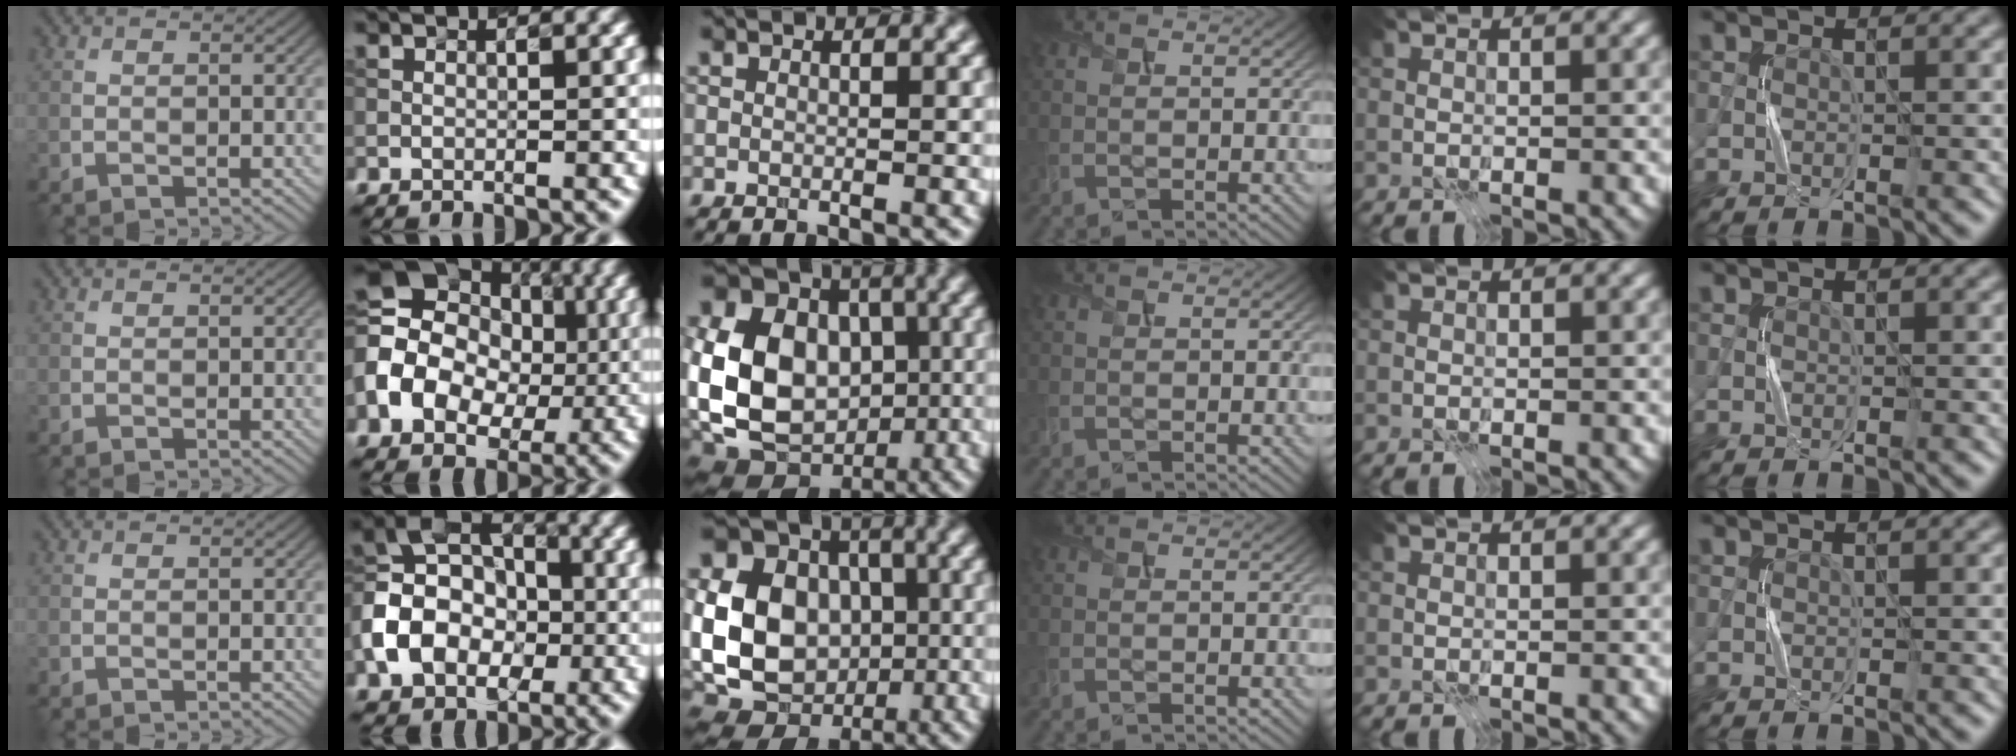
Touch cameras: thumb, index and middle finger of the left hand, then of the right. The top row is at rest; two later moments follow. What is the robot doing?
{"motion": "press", "object": "gel pad"}